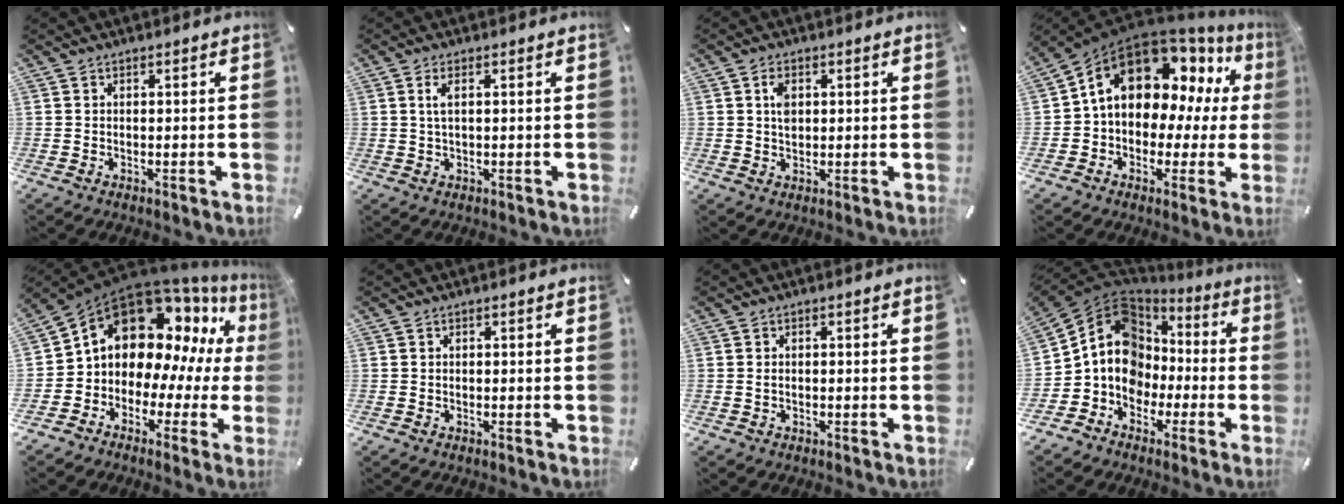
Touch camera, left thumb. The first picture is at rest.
{"total": 2.6, "force": [0.6, 0.9, 2.4], "torque": [-0.049, 0.005, 0.008]}
{"total": 3.4, "force": [0.9, 2.4, 2.2], "torque": [-0.034, 0.001, 0.012]}
{"total": 14.9, "force": [7.6, 9.8, 8.2], "torque": [-0.142, -0.053, 0.135]}
{"total": 15.0, "force": [6.8, 11.2, 7.4], "torque": [-0.122, -0.066, 0.124]}
{"total": 0.0}
{"total": 1.0, "force": [-0.2, 0.7, 0.7], "torque": [-0.016, 0.002, -0.005]}
{"total": 13.3, "force": [-0.9, 12.0, 5.7], "torque": [-0.123, 0.002, -0.012]}